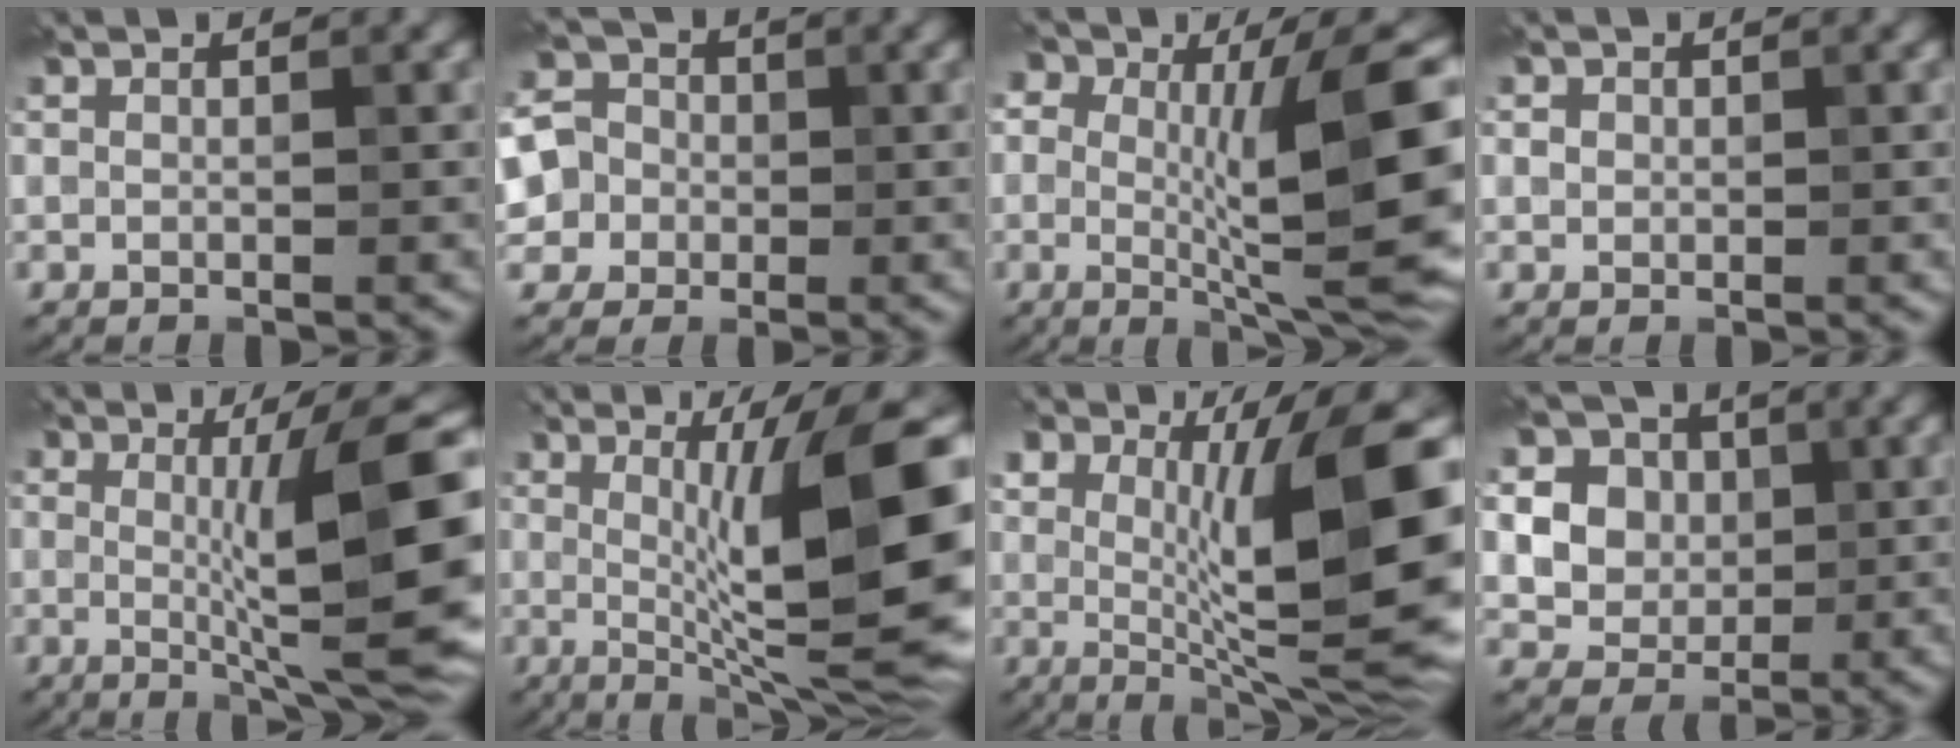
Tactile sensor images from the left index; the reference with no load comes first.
{"total": 7.3, "force": [-0.8, 6.8, 2.5], "torque": [-0.057, 0.020, -0.047]}
{"total": 13.2, "force": [0.9, 4.3, 12.5], "torque": [-0.177, -0.004, 0.010]}
{"total": 0.8, "force": [0.1, 0.7, 0.2], "torque": [0.001, -0.002, 0.001]}
{"total": 12.1, "force": [0.6, 2.3, 11.9], "torque": [-0.148, -0.002, 0.011]}
{"total": 12.3, "force": [0.8, 2.4, 12.0], "torque": [-0.162, 0.002, 0.015]}
{"total": 12.0, "force": [1.7, 3.5, 11.3], "torque": [-0.160, -0.004, 0.027]}
{"total": 11.0, "force": [3.3, 9.1, 5.1], "torque": [-0.102, 0.028, 0.041]}